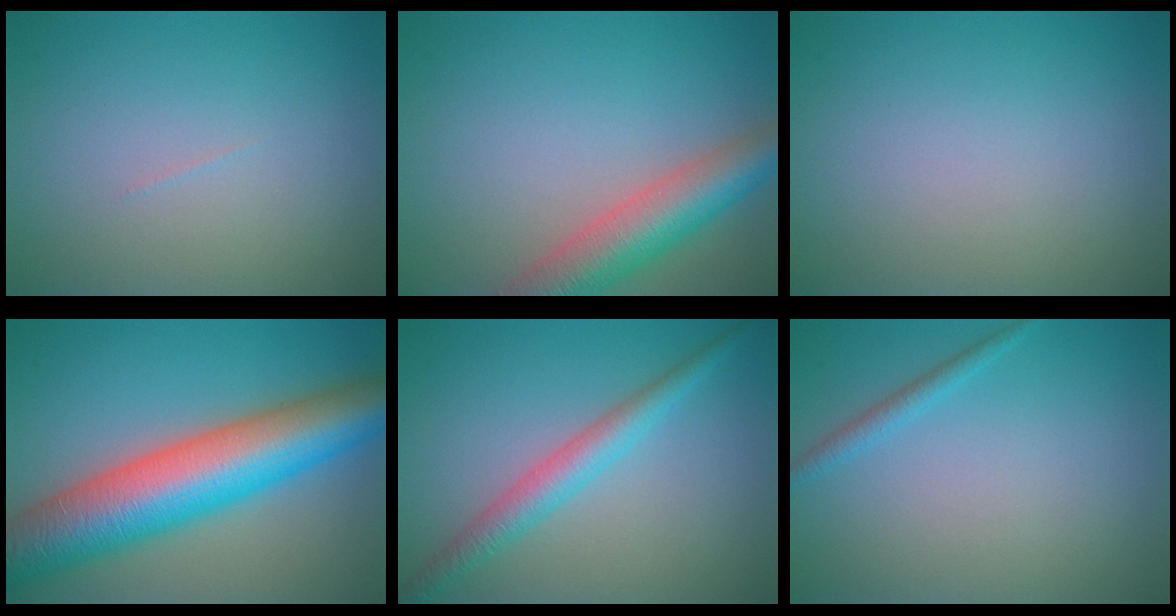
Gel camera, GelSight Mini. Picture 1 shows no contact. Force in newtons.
{"total": 6.7, "press": 6.7, "slide": 0.2}
{"total": 0.0}
{"total": 12.6, "press": 12.6, "slide": 0.2}
{"total": 3.3, "press": 3.3, "slide": 0.1}
{"total": 1.3, "press": 1.3, "slide": 0.1}